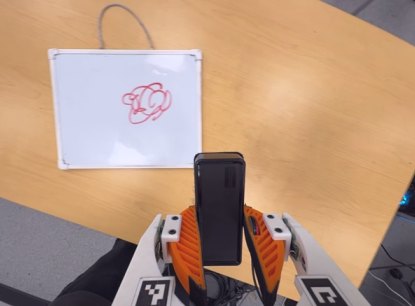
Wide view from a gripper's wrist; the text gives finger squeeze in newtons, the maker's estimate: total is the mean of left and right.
{"total": 4.5, "left": 3.4, "right": 5.5}